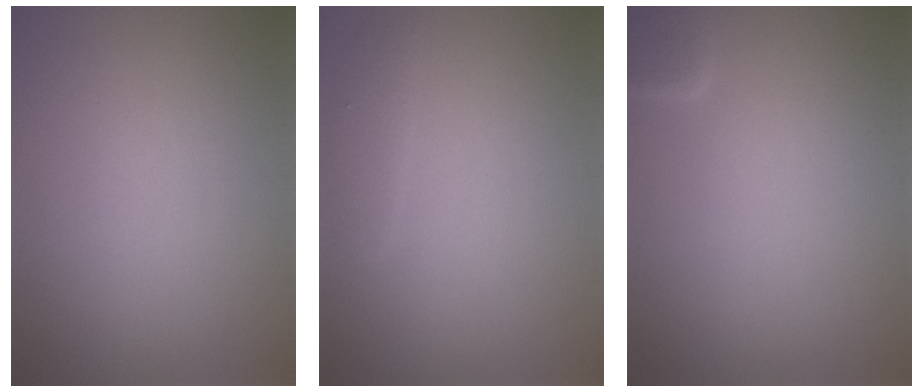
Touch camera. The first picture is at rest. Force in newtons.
{"total": 1.2, "press": 1.2, "slide": 0.1}
{"total": 1.6, "press": 1.6, "slide": 0.1}